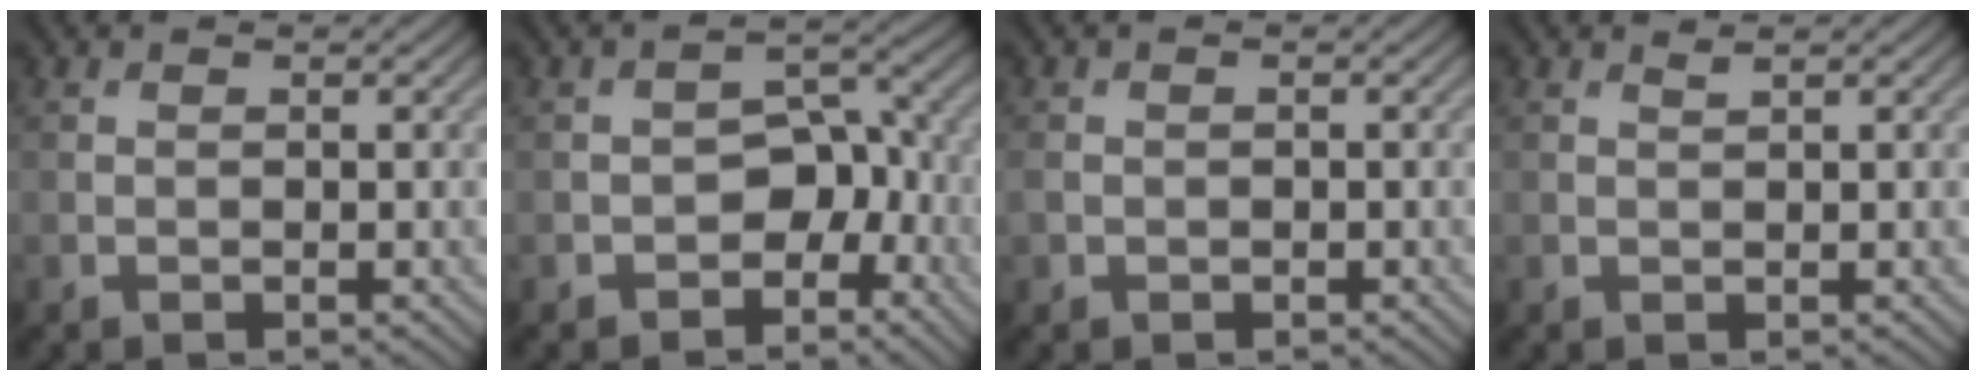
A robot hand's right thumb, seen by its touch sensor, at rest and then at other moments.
{"total": 4.9, "force": [-2.4, 3.3, 2.7], "torque": [-0.030, 0.008, -0.045]}
{"total": 1.7, "force": [-0.5, 1.4, 0.8], "torque": [-0.024, -0.007, -0.011]}
{"total": 0.5, "force": [0.5, 0.0, 0.2], "torque": [-0.003, 0.001, 0.011]}